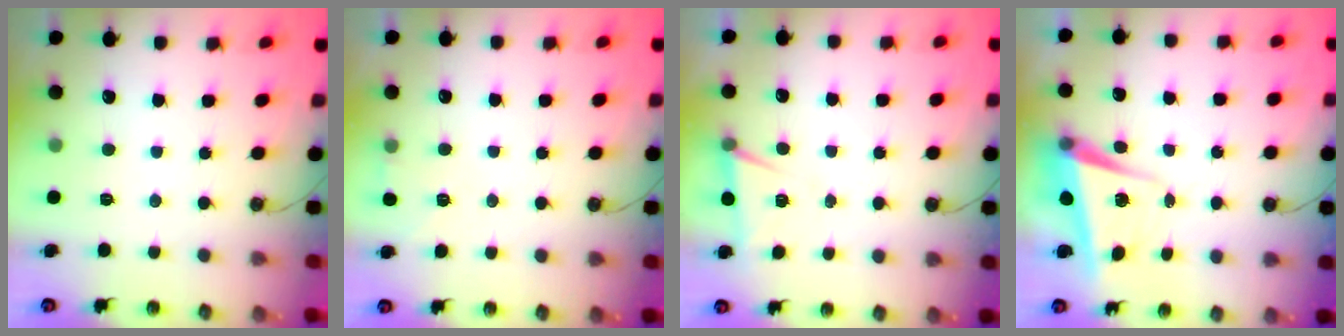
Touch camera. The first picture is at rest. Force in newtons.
{"total": 2.5, "press": 2.4, "slide": 0.7}
{"total": 6.3, "press": 4.4, "slide": 4.5}
{"total": 5.3, "press": 5.2, "slide": 1.0}